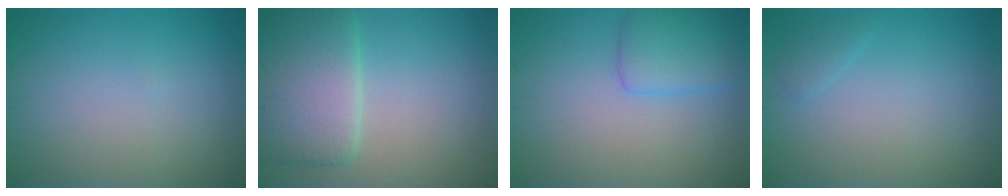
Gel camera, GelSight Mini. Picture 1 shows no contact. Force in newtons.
{"total": 6.8, "press": 6.8, "slide": 0.1}
{"total": 3.1, "press": 3.1, "slide": 0.2}
{"total": 0.9, "press": 0.9, "slide": 0.1}